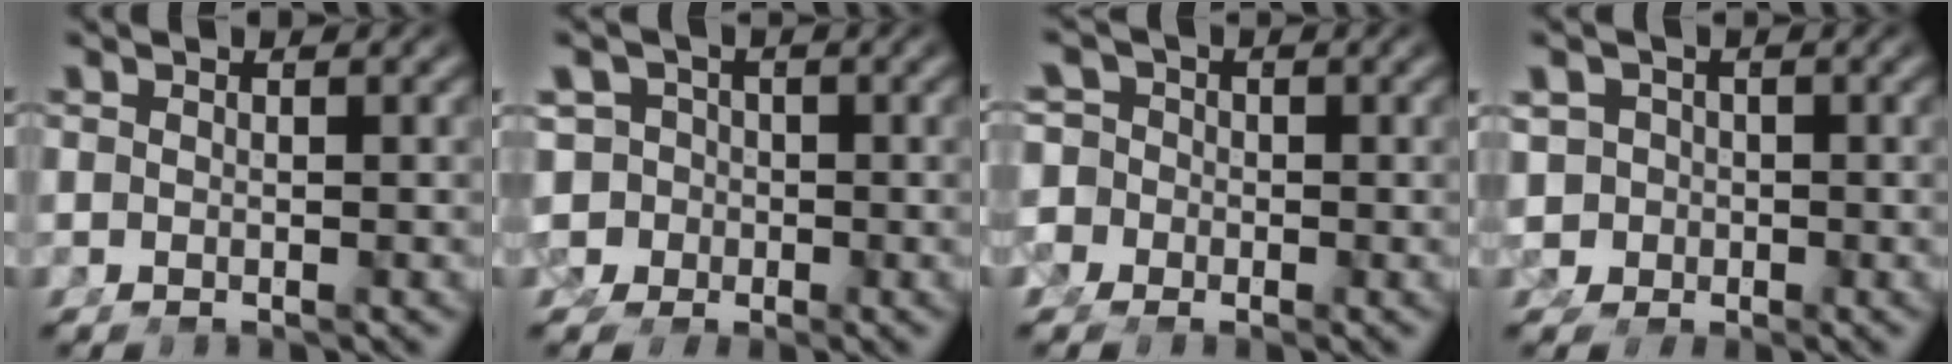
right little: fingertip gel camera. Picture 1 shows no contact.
{"total": 11.8, "force": [-2.0, 11.2, 3.2], "torque": [-0.109, -0.047, -0.038]}
{"total": 10.0, "force": [-2.1, 9.5, 2.3], "torque": [-0.081, -0.032, -0.047]}
{"total": 8.7, "force": [-1.1, 8.2, 2.7], "torque": [-0.080, -0.033, -0.018]}